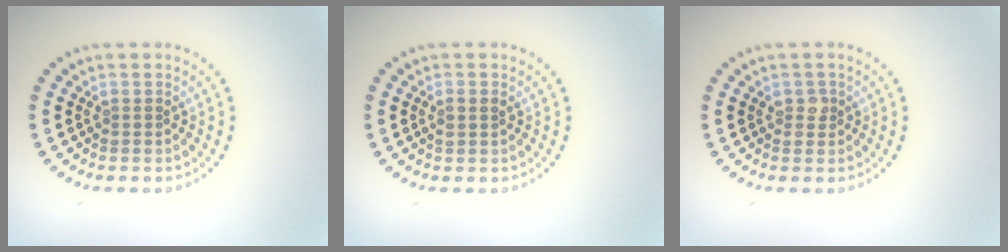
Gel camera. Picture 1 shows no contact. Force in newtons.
{"total": 1.1, "press": 1.1, "slide": 0.3}
{"total": 1.1, "press": 1.1, "slide": 0.2}